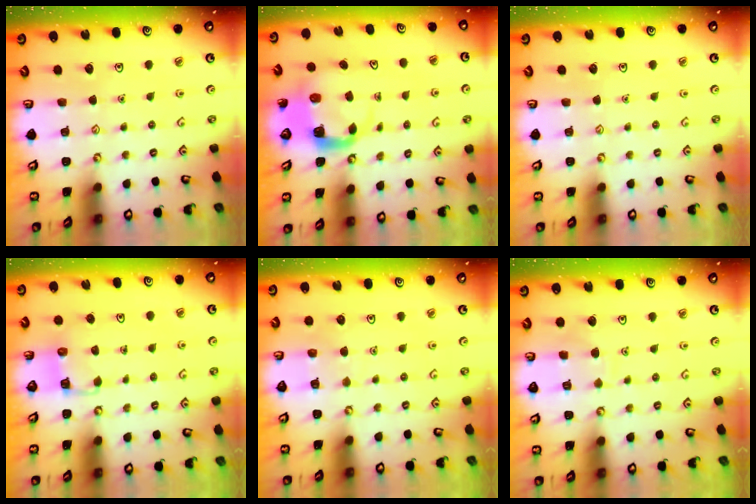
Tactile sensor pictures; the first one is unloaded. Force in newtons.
{"total": 3.9, "press": 3.8, "slide": 0.5}
{"total": 0.0}
{"total": 3.3, "press": 3.3, "slide": 0.3}
{"total": 4.6, "press": 4.6, "slide": 0.4}
{"total": 5.2, "press": 5.1, "slide": 0.6}